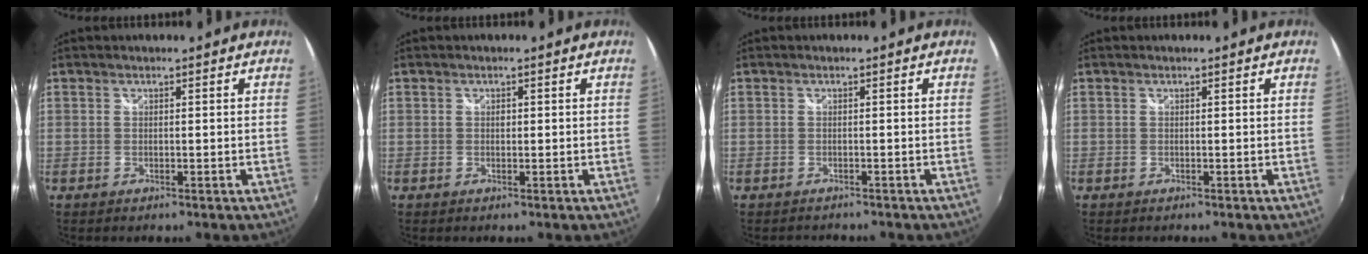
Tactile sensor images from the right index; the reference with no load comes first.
{"total": 0.5, "force": [0.0, 0.5, 0.2], "torque": [-0.002, 0.001, 0.000]}
{"total": 1.8, "force": [-1.8, 0.4, 0.2], "torque": [-0.008, -0.011, -0.024]}
{"total": 0.0}